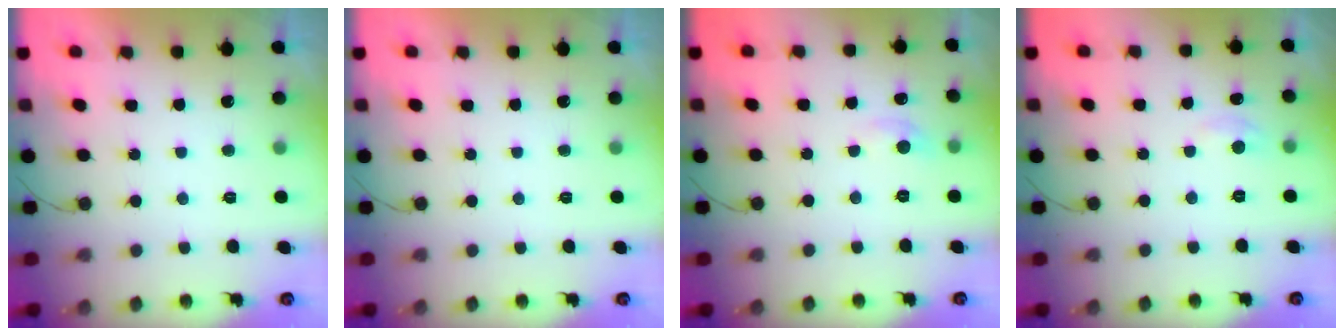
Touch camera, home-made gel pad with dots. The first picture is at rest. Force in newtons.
{"total": 0.0}
{"total": 4.4, "press": 4.3, "slide": 0.6}
{"total": 2.3, "press": 2.3, "slide": 0.3}